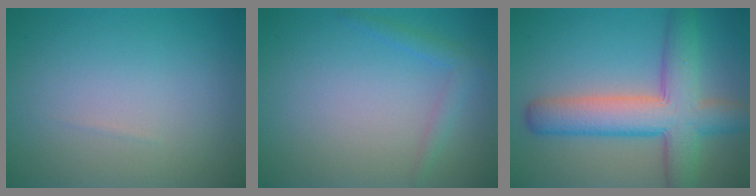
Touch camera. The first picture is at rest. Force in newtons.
{"total": 1.6, "press": 1.6, "slide": 0.1}
{"total": 8.2, "press": 8.1, "slide": 0.4}